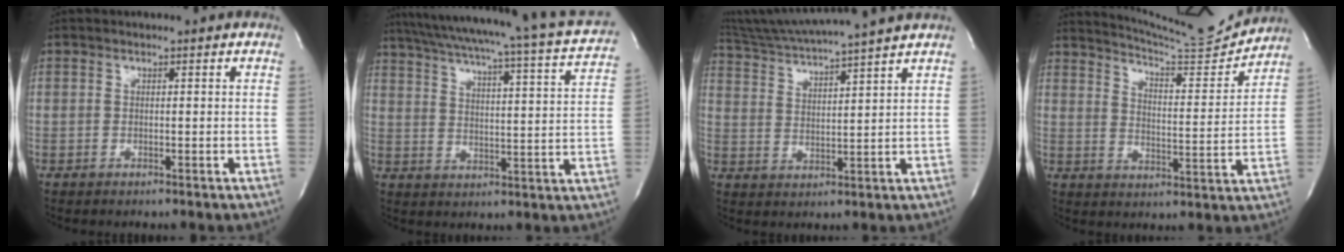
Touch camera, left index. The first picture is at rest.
{"total": 24.6, "force": [21.6, 0.9, 11.8], "torque": [-0.187, -0.034, 0.274]}
{"total": 14.6, "force": [13.1, -1.7, 6.2], "torque": [-0.118, -0.001, 0.204]}
{"total": 13.2, "force": [13.0, -1.0, 1.8], "torque": [-0.036, -0.045, 0.186]}